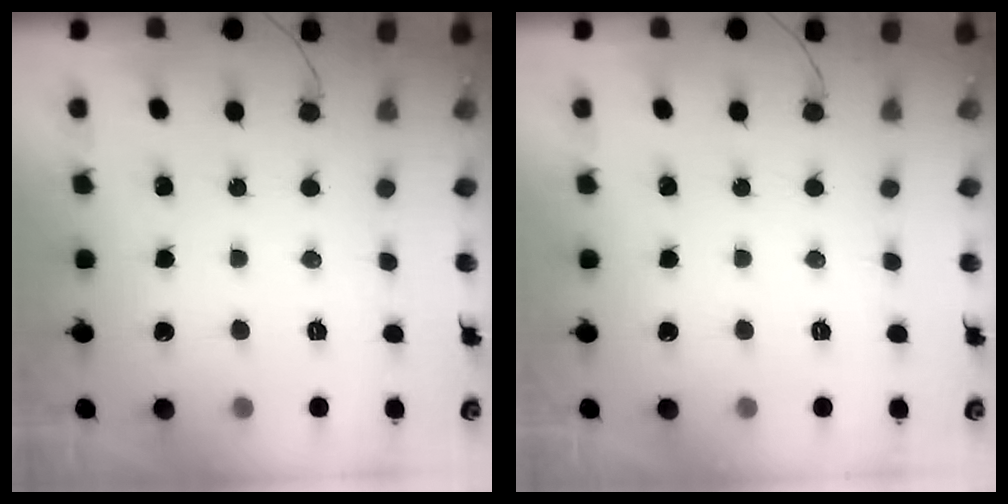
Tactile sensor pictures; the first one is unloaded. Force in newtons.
{"total": 0.0}